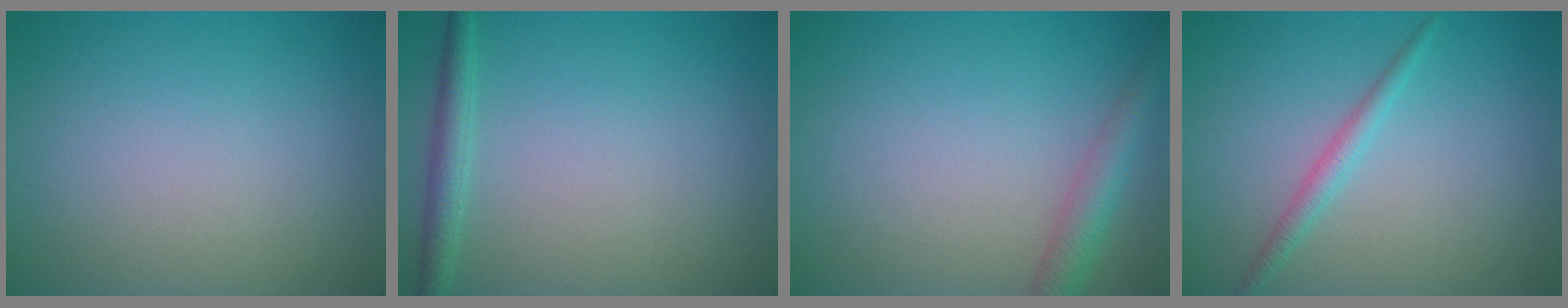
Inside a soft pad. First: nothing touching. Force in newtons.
{"total": 1.9, "press": 1.9, "slide": 0.1}
{"total": 2.9, "press": 2.9, "slide": 0.1}
{"total": 1.6, "press": 1.6, "slide": 0.1}